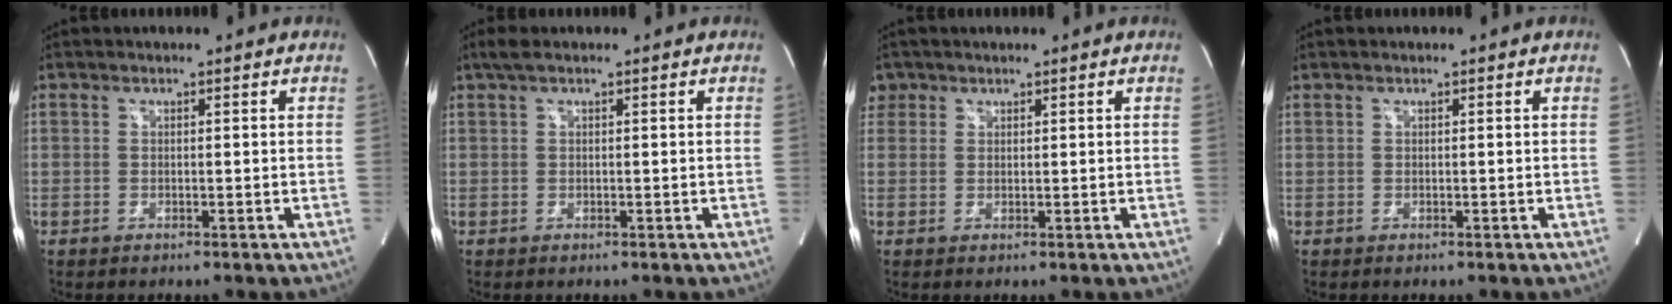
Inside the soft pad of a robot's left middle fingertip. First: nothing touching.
{"total": 1.8, "force": [1.3, 0.2, 1.3], "torque": [-0.034, 0.020, 0.024]}
{"total": 2.7, "force": [1.5, 2.2, 0.1], "torque": [0.005, 0.012, 0.026]}
{"total": 0.0}